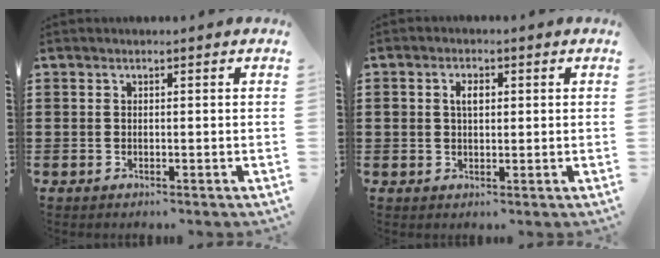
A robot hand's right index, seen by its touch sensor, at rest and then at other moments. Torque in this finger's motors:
{"motor_torque": [0.16, -0.15, 0.11, 0.08]}